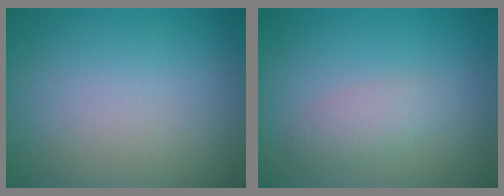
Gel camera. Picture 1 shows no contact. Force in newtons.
{"total": 1.9, "press": 1.9, "slide": 0.1}